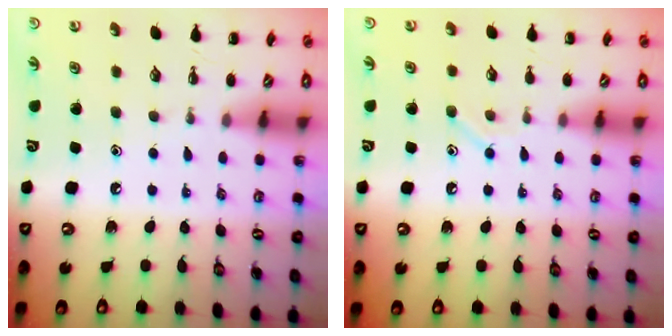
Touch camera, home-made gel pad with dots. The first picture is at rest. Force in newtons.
{"total": 7.4, "press": 7.2, "slide": 1.4}